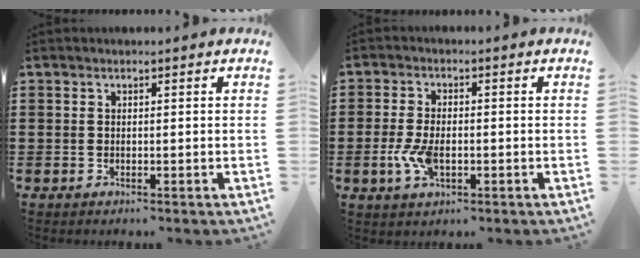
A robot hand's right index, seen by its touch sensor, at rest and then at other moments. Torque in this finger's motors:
{"motor_torque": [1.02, 1.12, 0.18, 0.04]}